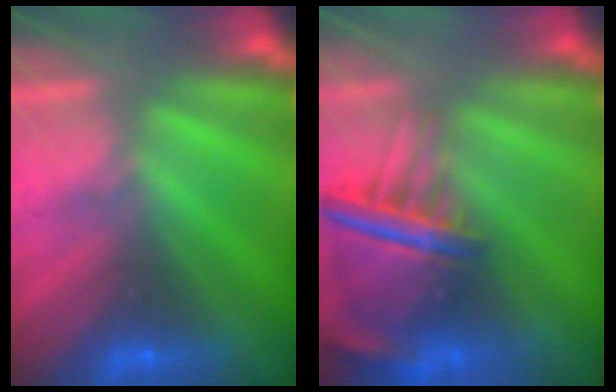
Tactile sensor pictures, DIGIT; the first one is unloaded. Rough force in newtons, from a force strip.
{"total": 9.0}